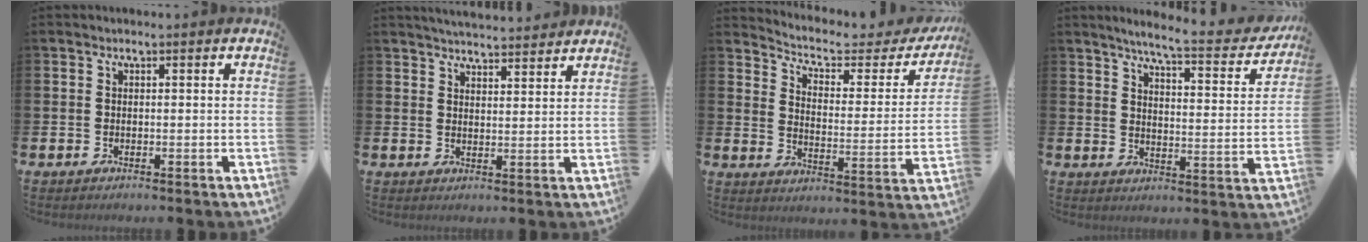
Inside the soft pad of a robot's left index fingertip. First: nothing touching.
{"total": 4.3, "force": [4.3, 0.1, 0.1], "torque": [-0.006, -0.028, 0.078]}
{"total": 5.3, "force": [4.5, 1.8, 2.1], "torque": [-0.063, -0.035, 0.068]}
{"total": 6.0, "force": [5.5, 0.4, 2.4], "torque": [-0.058, -0.044, 0.085]}